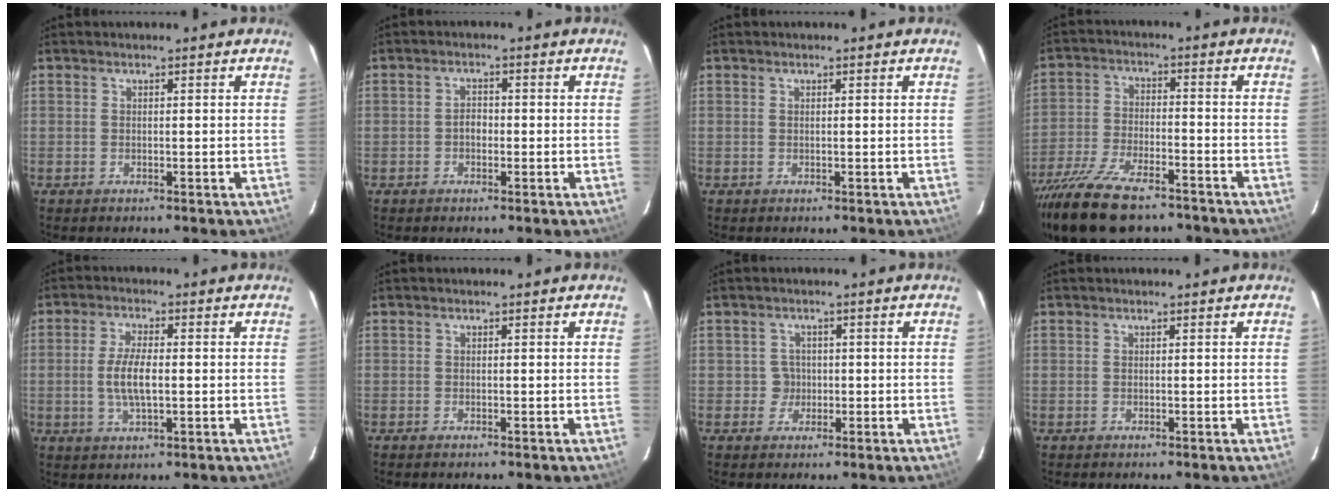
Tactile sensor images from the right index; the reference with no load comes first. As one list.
[{"total": 1.8, "force": [-0.8, 1.0, 1.3], "torque": [-0.024, 0.007, -0.016]}, {"total": 0.0}, {"total": 17.5, "force": [-13.5, 6.1, 9.3], "torque": [-0.199, -0.037, -0.235]}, {"total": 6.2, "force": [-0.5, 2.2, 5.8], "torque": [-0.116, 0.001, -0.009]}, {"total": 0.0}, {"total": 2.5, "force": [-0.2, 2.5, -0.1], "torque": [0.005, 0.011, -0.001]}, {"total": 0.0}]